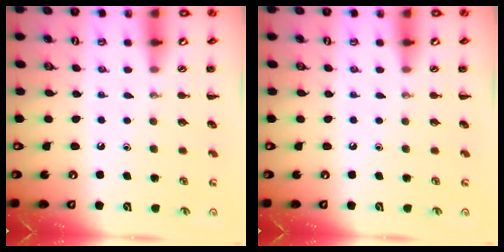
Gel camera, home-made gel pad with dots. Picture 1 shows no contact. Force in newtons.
{"total": 0.0}